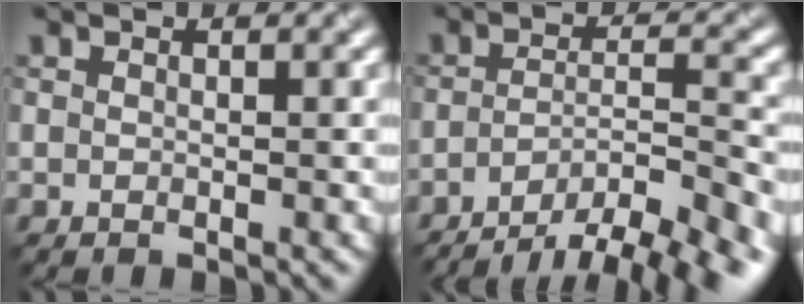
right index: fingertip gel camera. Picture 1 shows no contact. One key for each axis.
{"total": 10.6, "fx": -8.2, "fy": 2.9, "fz": 6.1, "tx": -0.089, "ty": -0.013, "tz": -0.113}